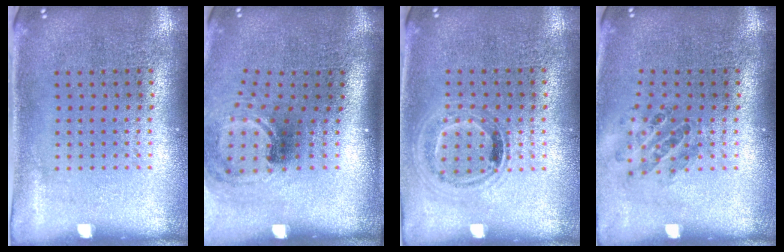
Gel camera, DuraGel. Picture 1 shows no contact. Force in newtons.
{"total": 1.6, "press": 1.1, "slide": 1.2}
{"total": 1.0, "press": 0.9, "slide": 0.4}
{"total": 0.8, "press": 0.8, "slide": 0.1}